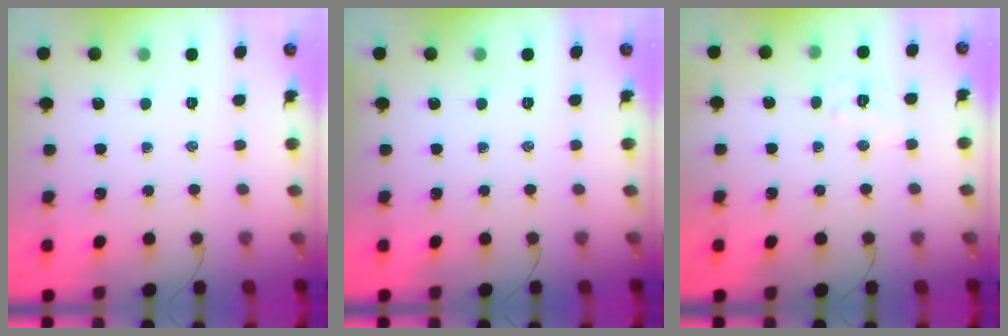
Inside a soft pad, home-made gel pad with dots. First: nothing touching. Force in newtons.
{"total": 0.0}
{"total": 5.8, "press": 5.7, "slide": 1.0}